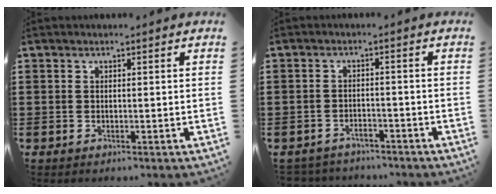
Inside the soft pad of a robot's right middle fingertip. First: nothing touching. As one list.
[{"total": 2.4, "force": [-2.3, 0.4, 0.1], "torque": [-0.009, -0.001, -0.050]}]